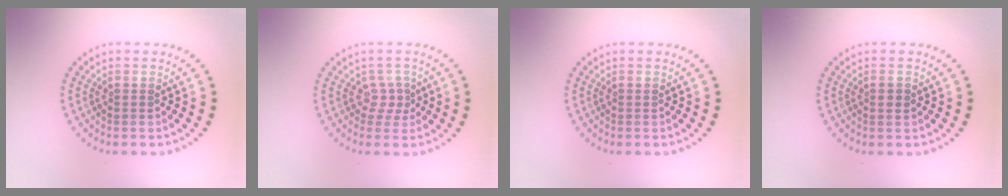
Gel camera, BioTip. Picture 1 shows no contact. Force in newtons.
{"total": 1.6, "press": 1.1, "slide": 1.2}
{"total": 0.0}
{"total": 0.9, "press": 0.8, "slide": 0.3}